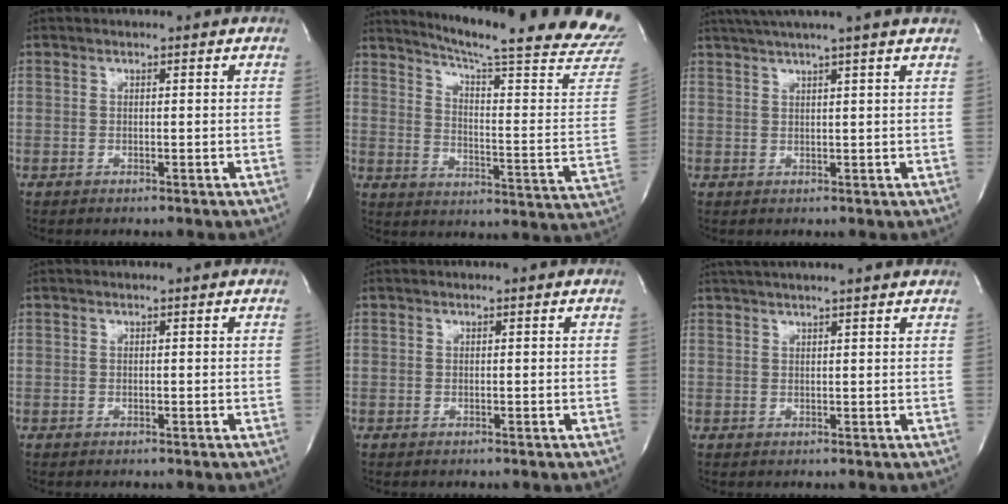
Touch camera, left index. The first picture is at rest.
{"total": 26.4, "force": [23.6, -0.2, 11.9], "torque": [-0.177, -0.108, 0.291]}
{"total": 8.8, "force": [7.2, -1.8, 4.7], "torque": [-0.071, 0.025, 0.092]}
{"total": 0.0}
{"total": 0.0}
{"total": 10.3, "force": [9.0, -0.1, 5.0], "torque": [-0.083, 0.034, 0.114]}